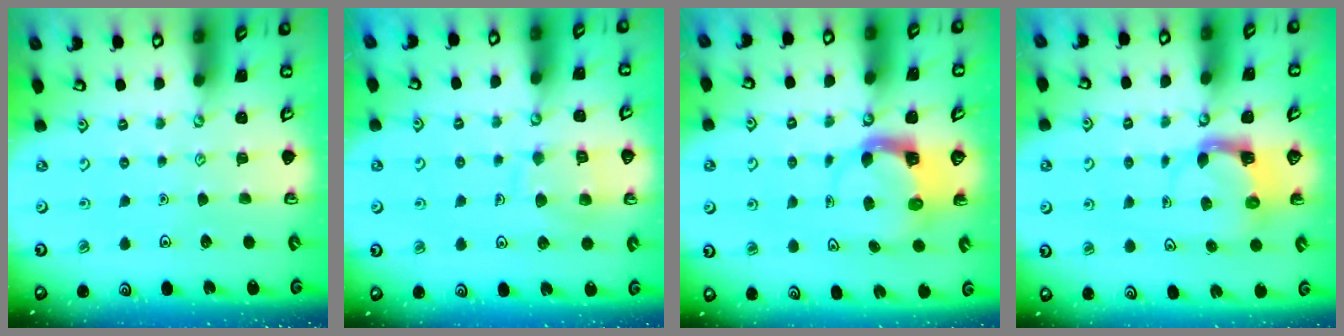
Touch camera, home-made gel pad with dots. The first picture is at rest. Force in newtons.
{"total": 10.7, "press": 10.7, "slide": 0.9}
{"total": 3.7, "press": 3.7, "slide": 0.6}
{"total": 4.0, "press": 3.9, "slide": 0.6}